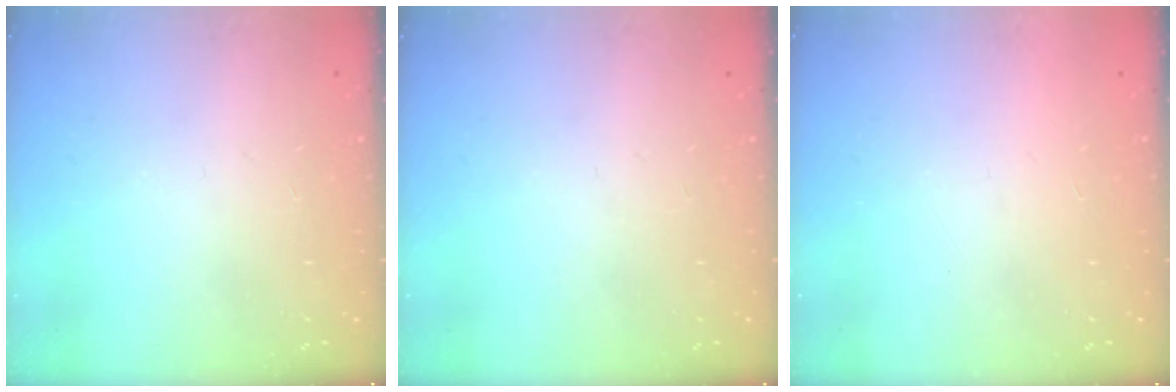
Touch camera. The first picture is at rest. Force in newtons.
{"total": 0.0}
{"total": 1.6, "press": 1.5, "slide": 0.1}